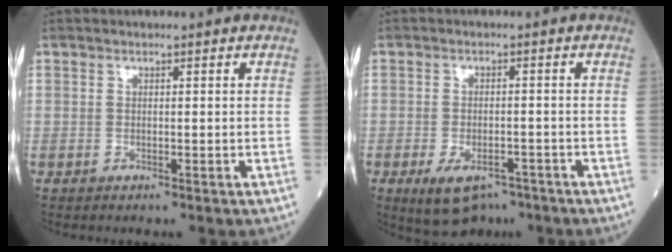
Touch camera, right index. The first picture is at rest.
{"total": 6.9, "force": [-4.4, 3.4, 4.1], "torque": [-0.067, -0.003, -0.063]}